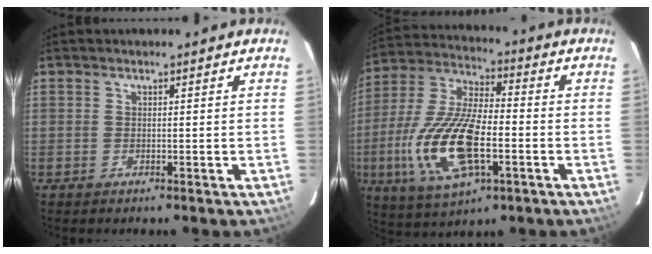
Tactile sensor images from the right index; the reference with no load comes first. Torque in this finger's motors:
{"motor_torque": [2.14, 0.00, 0.56, 0.19]}